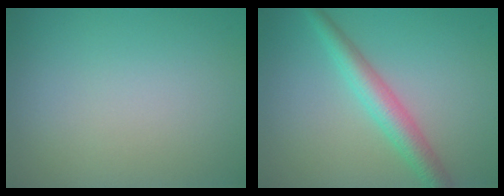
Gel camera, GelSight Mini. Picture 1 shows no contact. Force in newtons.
{"total": 3.6, "press": 3.6, "slide": 0.1}